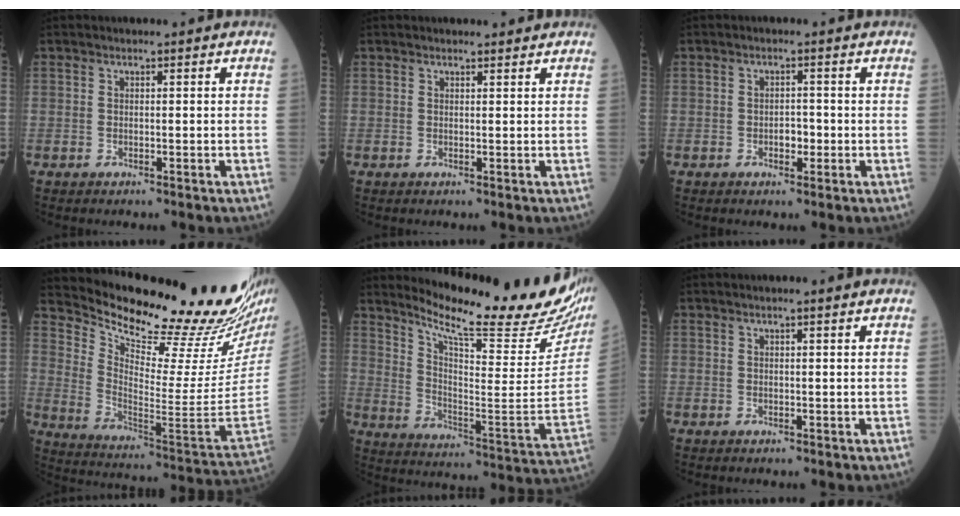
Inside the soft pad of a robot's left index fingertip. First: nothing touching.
{"total": 1.5, "force": [1.4, 0.3, 0.0], "torque": [-0.007, 0.000, 0.017]}
{"total": 2.0, "force": [-0.8, 1.2, 1.3], "torque": [-0.018, 0.001, -0.012]}
{"total": 25.5, "force": [23.4, -0.4, 10.2], "torque": [-0.177, -0.133, 0.329]}
{"total": 25.1, "force": [22.1, 1.2, 11.8], "torque": [-0.195, -0.103, 0.299]}
{"total": 1.2, "force": [0.7, -0.2, 0.9], "torque": [-0.019, 0.003, 0.012]}